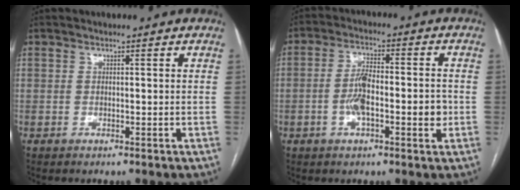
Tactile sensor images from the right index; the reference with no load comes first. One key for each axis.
{"total": 7.8, "fx": -1.5, "fy": 2.7, "fz": 7.2, "tx": -0.134, "ty": 0.014, "tz": -0.028}